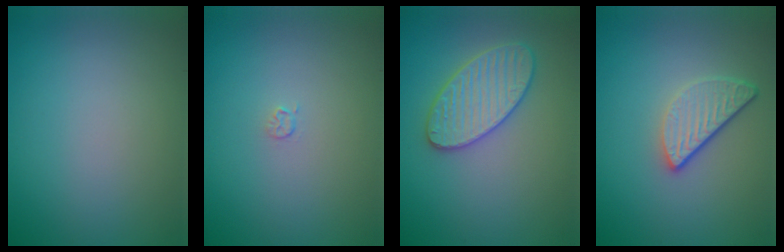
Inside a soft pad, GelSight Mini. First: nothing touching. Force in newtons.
{"total": 0.6, "press": 0.3, "slide": 0.6}
{"total": 3.9, "press": 3.8, "slide": 0.8}
{"total": 3.2, "press": 2.6, "slide": 1.9}